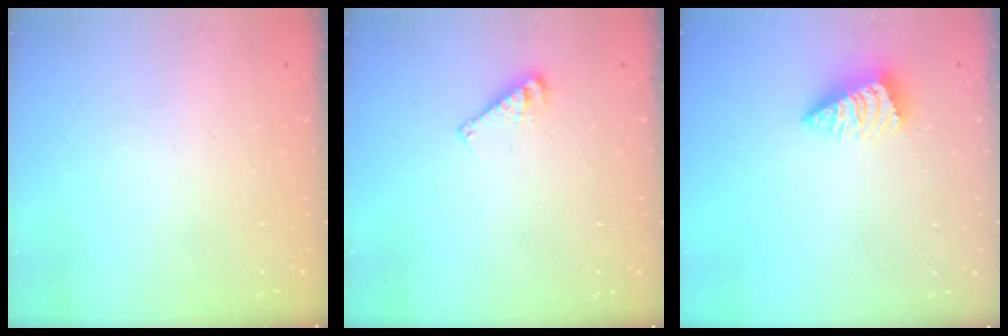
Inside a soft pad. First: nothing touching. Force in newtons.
{"total": 6.3, "press": 6.3, "slide": 0.4}
{"total": 2.4, "press": 2.4, "slide": 0.4}